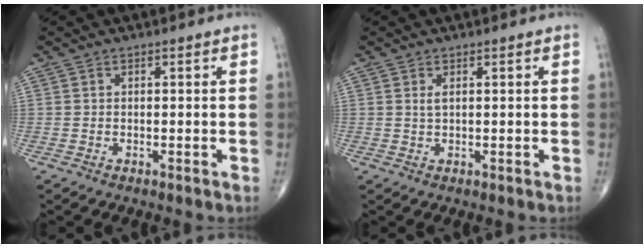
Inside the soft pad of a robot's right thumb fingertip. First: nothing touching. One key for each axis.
{"total": 1.1, "fx": 0.4, "fy": 0.4, "fz": 0.9, "tx": -0.022, "ty": 0.002, "tz": 0.009}